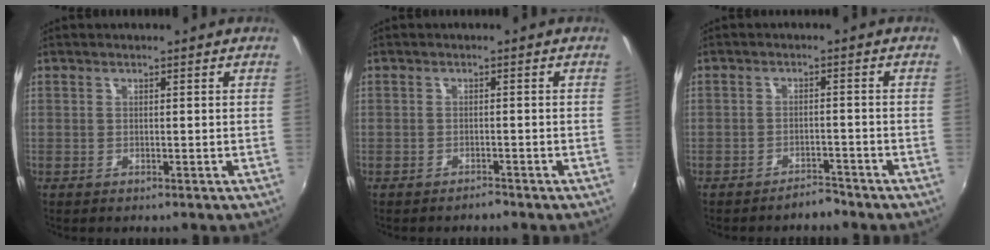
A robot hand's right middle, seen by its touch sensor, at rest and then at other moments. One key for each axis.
{"total": 1.2, "fx": -1.2, "fy": 0.3, "fz": 0.1, "tx": -0.007, "ty": 0.002, "tz": -0.018}
{"total": 2.8, "fx": -2.6, "fy": 0.9, "fz": 0.4, "tx": -0.012, "ty": 0.006, "tz": -0.036}